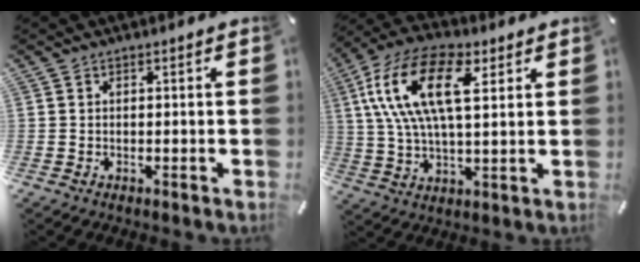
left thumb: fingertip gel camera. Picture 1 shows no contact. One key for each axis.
{"total": 16.3, "fx": 6.3, "fy": 7.3, "fz": 13.2, "tx": -0.301, "ty": -0.003, "tz": 0.107}